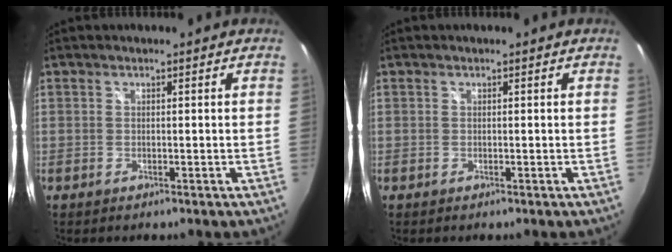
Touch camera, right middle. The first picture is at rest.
{"total": 0.0}